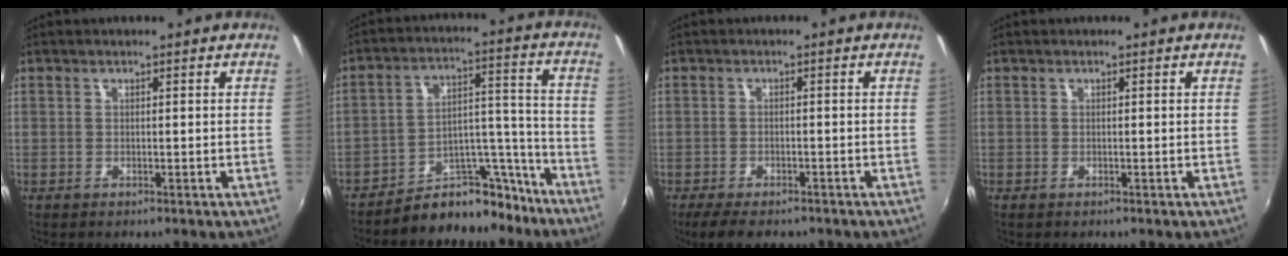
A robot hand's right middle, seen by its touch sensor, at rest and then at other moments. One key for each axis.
{"total": 12.3, "fx": -10.8, "fy": 5.0, "fz": 2.9, "tx": -0.024, "ty": 0.061, "tz": -0.155}
{"total": 6.5, "fx": -5.0, "fy": 2.4, "fz": 3.3, "tx": -0.078, "ty": -0.020, "tz": -0.083}
{"total": 0.0}